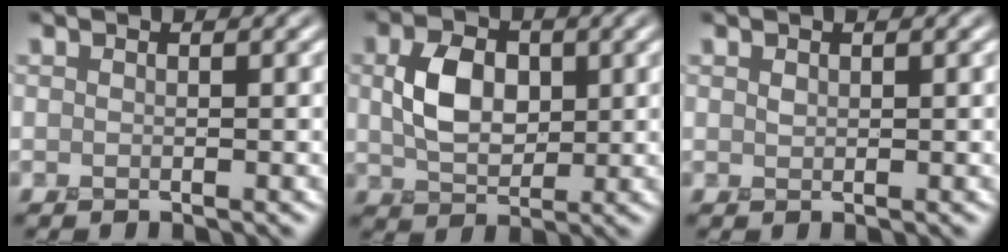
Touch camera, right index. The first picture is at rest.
{"total": 4.4, "force": [0.2, 3.1, 3.1], "torque": [-0.067, -0.005, 0.000]}
{"total": 0.5, "force": [0.3, 0.4, 0.3], "torque": [-0.007, -0.003, 0.006]}